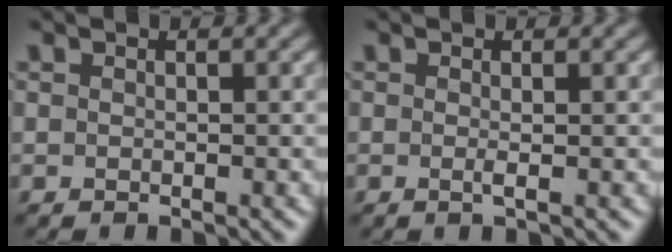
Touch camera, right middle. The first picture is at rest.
{"total": 0.6, "force": [-0.1, 0.0, 0.6], "torque": [-0.013, 0.000, -0.004]}